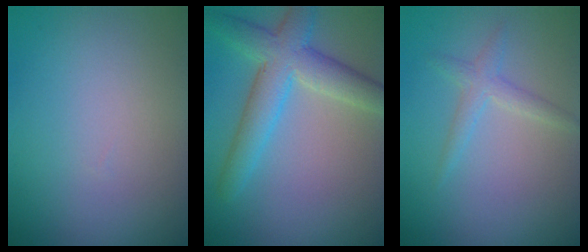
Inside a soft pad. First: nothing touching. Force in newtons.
{"total": 5.5, "press": 5.5, "slide": 0.2}
{"total": 1.7, "press": 1.7, "slide": 0.0}